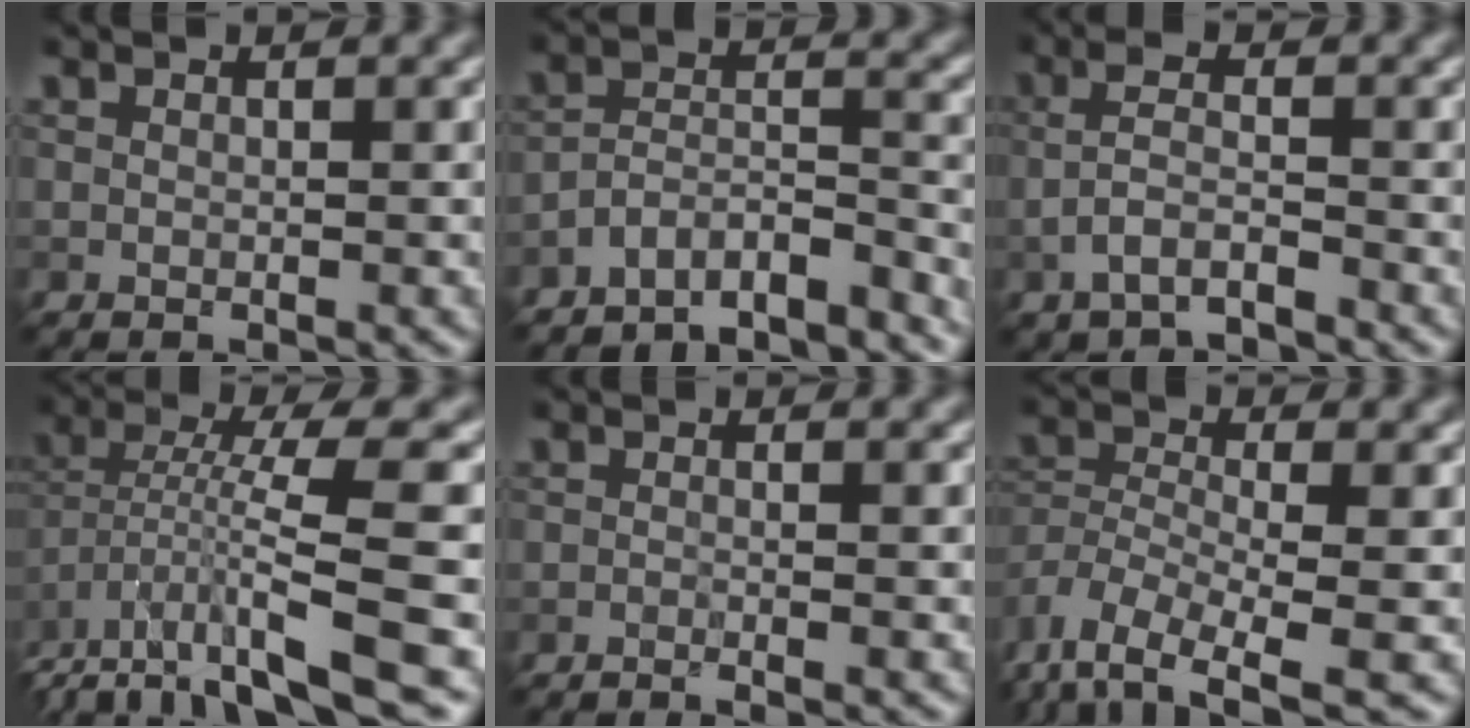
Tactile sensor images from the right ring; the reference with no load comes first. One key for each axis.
{"total": 6.3, "fx": -5.8, "fy": 1.5, "fz": 2.1, "tx": -0.036, "ty": -0.005, "tz": -0.097}
{"total": 3.0, "fx": -1.7, "fy": 0.8, "fz": 2.3, "tx": -0.050, "ty": 0.007, "tz": -0.041}
{"total": 6.7, "fx": -3.0, "fy": 1.7, "fz": 5.7, "tx": -0.099, "ty": 0.003, "tz": -0.062}
{"total": 1.7, "fx": -1.3, "fy": 0.2, "fz": 1.1, "tx": -0.012, "ty": -0.002, "tz": -0.030}
{"total": 7.6, "fx": -4.7, "fy": 3.4, "fz": 4.9, "tx": -0.098, "ty": -0.011, "tz": -0.093}